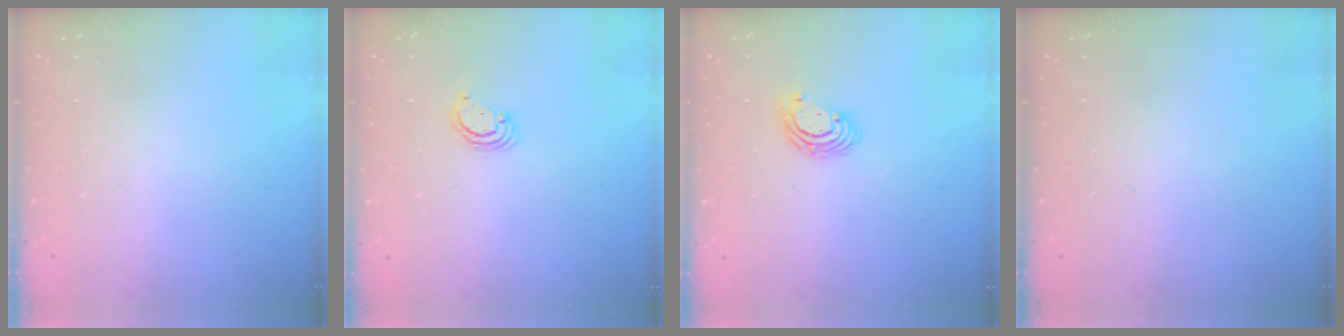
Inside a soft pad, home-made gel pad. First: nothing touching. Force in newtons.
{"total": 2.3, "press": 2.3, "slide": 0.1}
{"total": 5.3, "press": 5.3, "slide": 0.2}
{"total": 0.0}